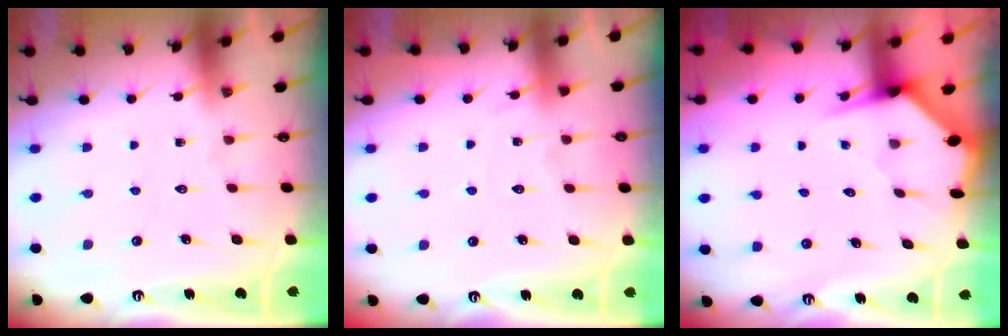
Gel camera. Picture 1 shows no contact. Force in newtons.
{"total": 6.5, "press": 6.4, "slide": 0.8}
{"total": 3.6, "press": 3.6, "slide": 0.4}